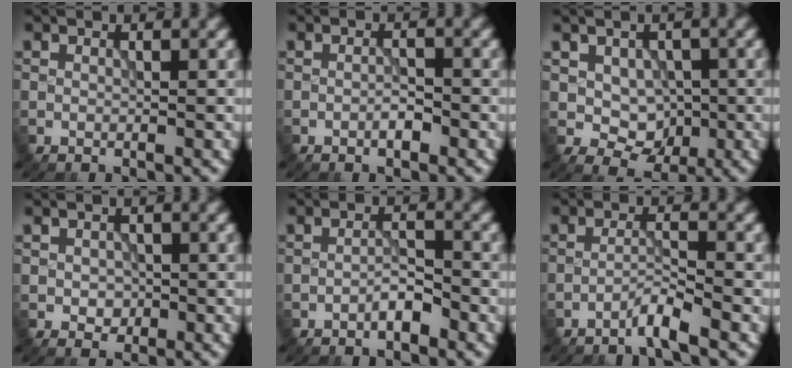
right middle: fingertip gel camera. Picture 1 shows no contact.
{"total": 1.4, "force": [-0.8, 0.4, 1.1], "torque": [-0.019, 0.003, -0.016]}
{"total": 3.5, "force": [0.2, 2.8, 2.1], "torque": [-0.032, -0.009, 0.007]}
{"total": 1.5, "force": [-0.1, 1.2, 0.9], "torque": [-0.017, -0.004, -0.003]}
{"total": 2.0, "force": [-1.4, 0.5, 1.4], "torque": [-0.023, 0.008, -0.027]}
{"total": 2.2, "force": [-1.8, -0.2, 1.3], "torque": [-0.020, 0.010, -0.042]}